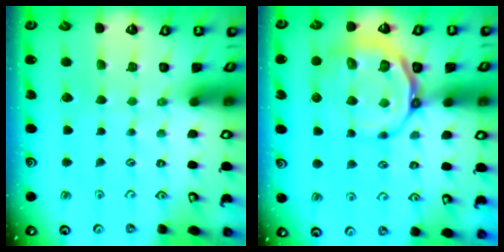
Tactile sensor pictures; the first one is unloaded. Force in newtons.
{"total": 13.5, "press": 13.3, "slide": 2.7}